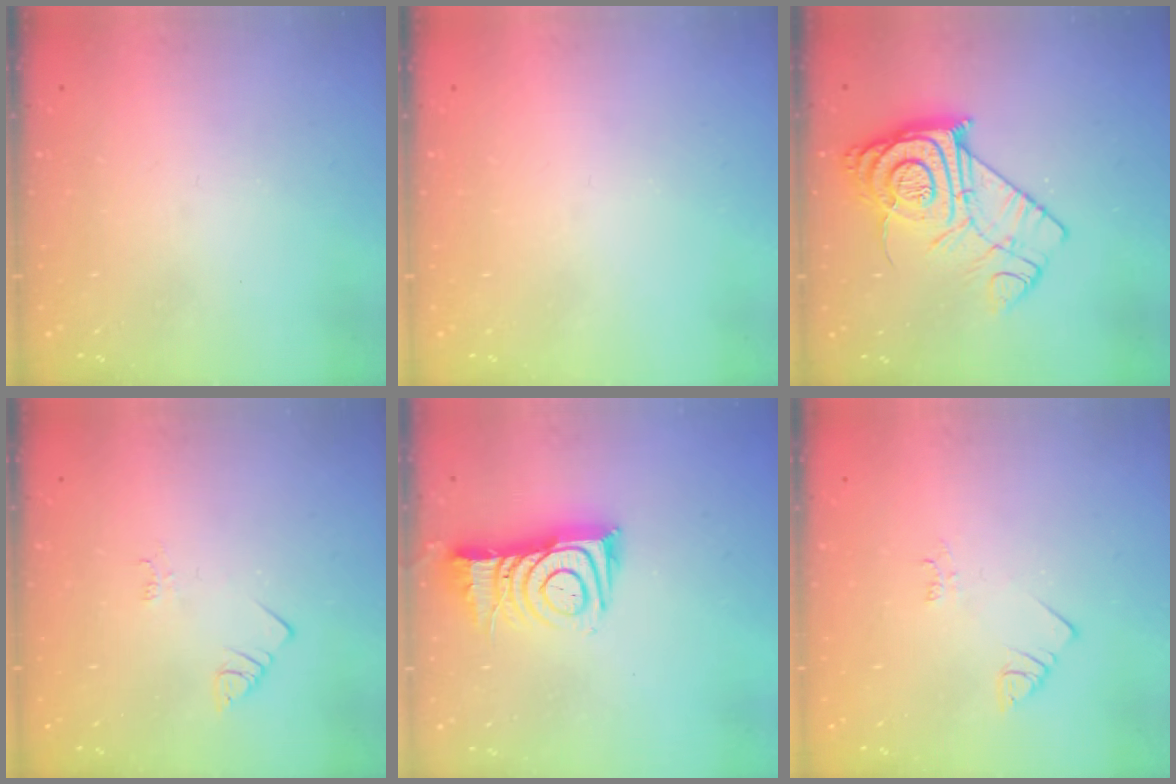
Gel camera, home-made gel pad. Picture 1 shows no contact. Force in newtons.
{"total": 0.0}
{"total": 14.6, "press": 14.5, "slide": 1.4}
{"total": 1.4, "press": 1.4, "slide": 0.3}
{"total": 11.8, "press": 11.8, "slide": 1.1}
{"total": 2.5, "press": 2.5, "slide": 0.5}